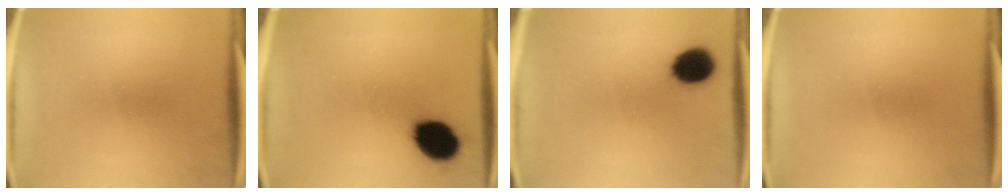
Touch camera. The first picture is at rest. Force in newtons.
{"total": 12.4}
{"total": 9.5}
{"total": 0.0}